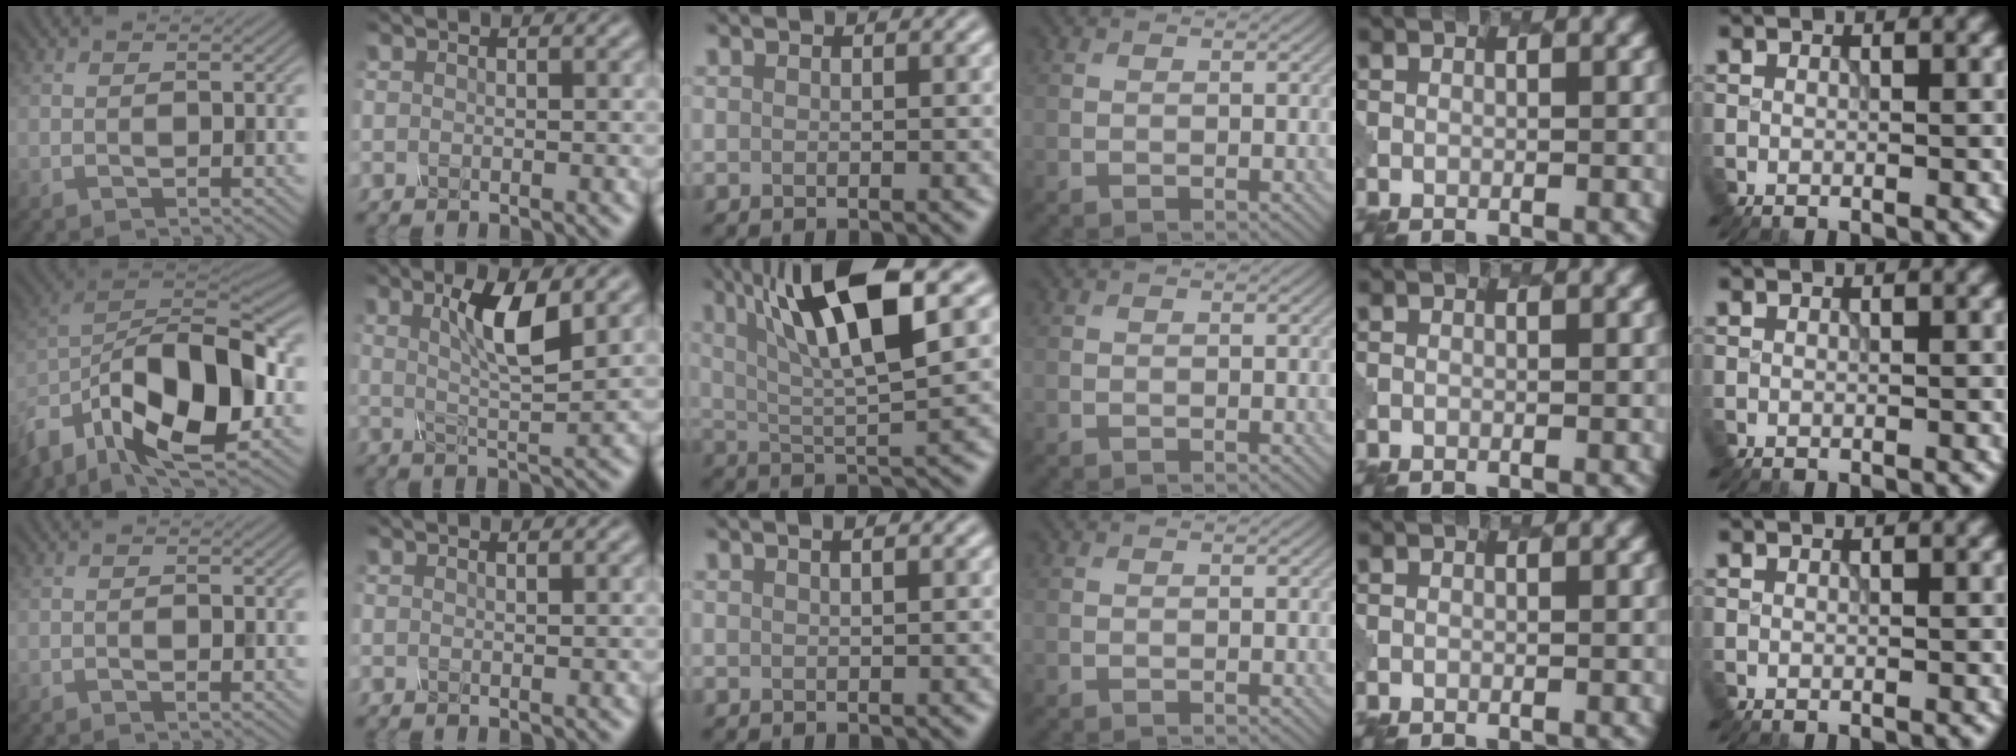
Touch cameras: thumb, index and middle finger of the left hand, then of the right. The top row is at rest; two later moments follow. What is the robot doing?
{"motion": "twist", "object": "rubiks cube"}